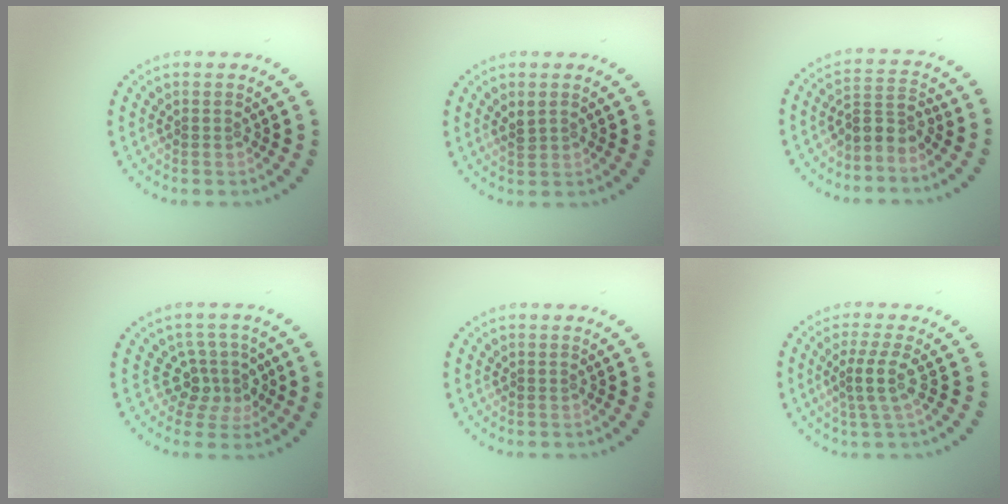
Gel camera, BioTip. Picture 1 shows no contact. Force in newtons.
{"total": 1.3, "press": 1.3, "slide": 0.2}
{"total": 2.6, "press": 1.9, "slide": 1.8}
{"total": 3.1, "press": 2.3, "slide": 2.1}
{"total": 0.0}
{"total": 2.7, "press": 2.0, "slide": 1.8}